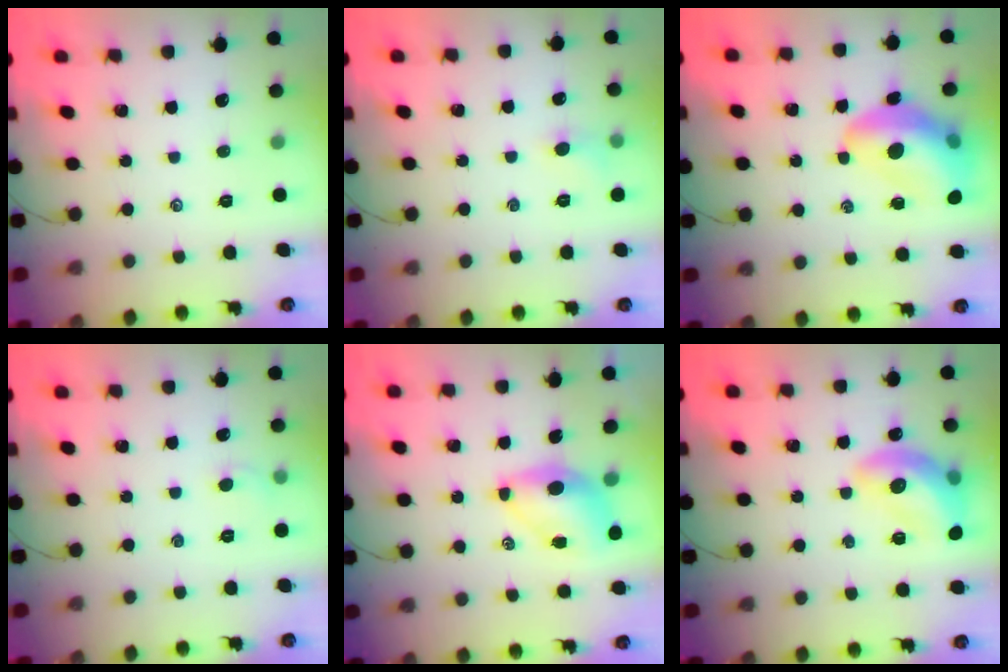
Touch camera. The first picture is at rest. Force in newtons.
{"total": 5.2, "press": 5.0, "slide": 1.6}
{"total": 15.9, "press": 15.3, "slide": 4.2}
{"total": 3.4, "press": 3.2, "slide": 1.1}
{"total": 6.6, "press": 6.5, "slide": 1.3}
{"total": 14.8, "press": 14.7, "slide": 2.0}